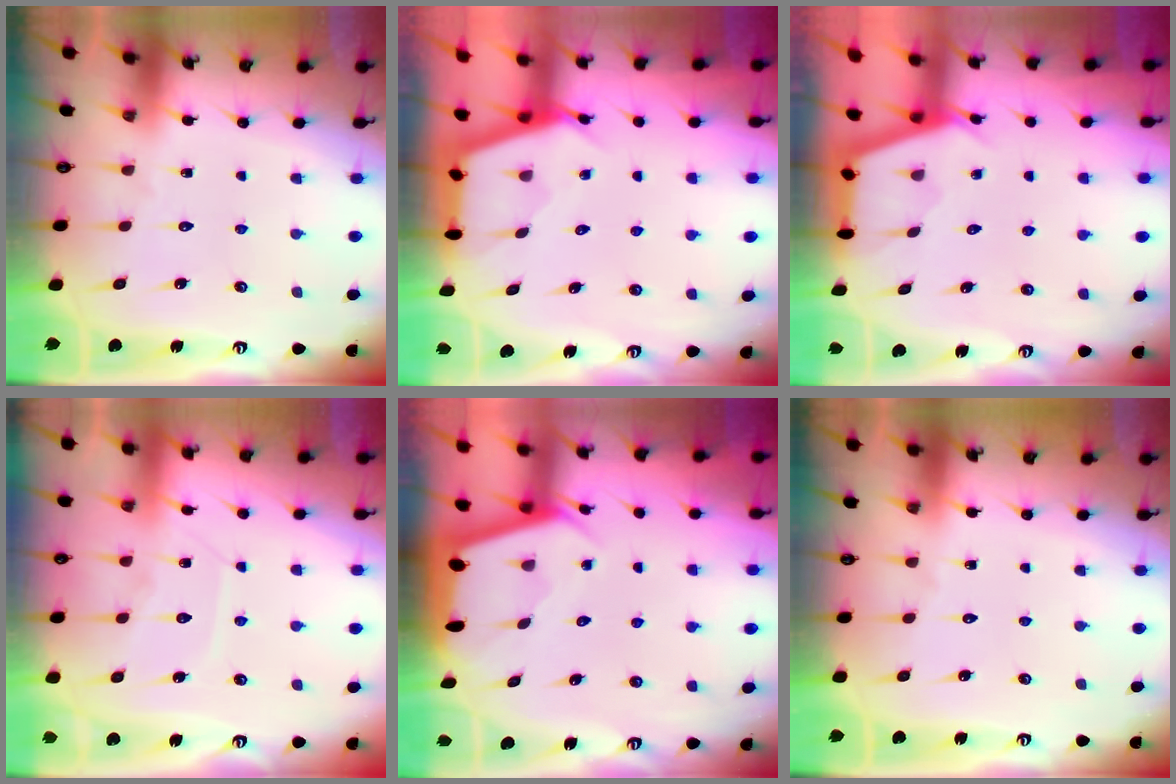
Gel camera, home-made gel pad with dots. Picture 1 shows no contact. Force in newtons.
{"total": 2.9, "press": 2.9, "slide": 0.4}
{"total": 2.8, "press": 2.8, "slide": 0.4}
{"total": 8.0, "press": 8.0, "slide": 0.7}
{"total": 2.7, "press": 2.7, "slide": 0.2}
{"total": 0.0}